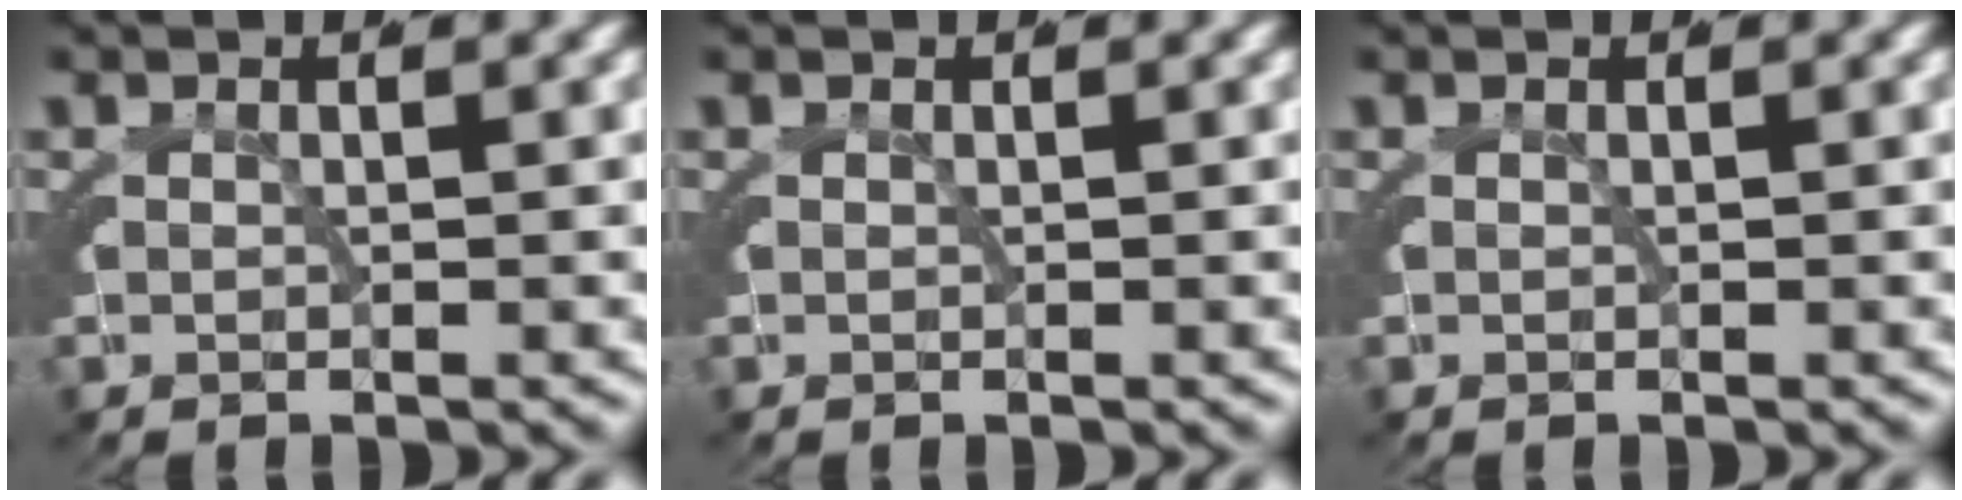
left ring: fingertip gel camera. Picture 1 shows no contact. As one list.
[{"total": 0.0}, {"total": 0.0}]